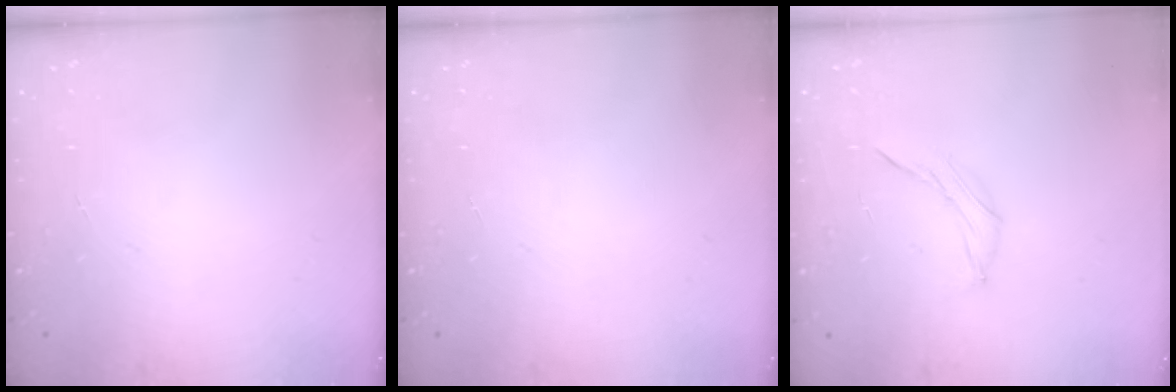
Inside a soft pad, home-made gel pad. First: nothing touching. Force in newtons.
{"total": 0.0}
{"total": 5.5, "press": 5.4, "slide": 1.2}